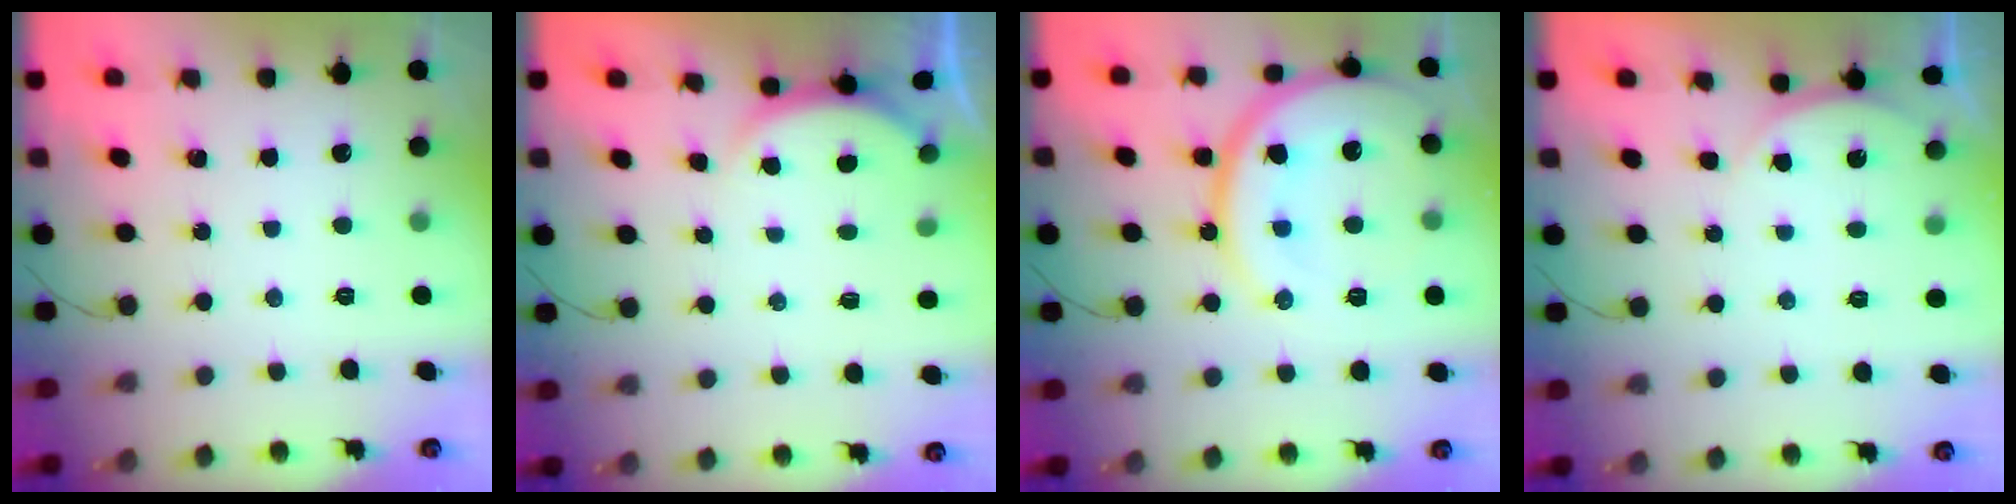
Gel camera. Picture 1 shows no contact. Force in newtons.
{"total": 2.2, "press": 2.2, "slide": 0.6}
{"total": 18.2, "press": 18.1, "slide": 2.0}
{"total": 2.7, "press": 2.3, "slide": 1.4}